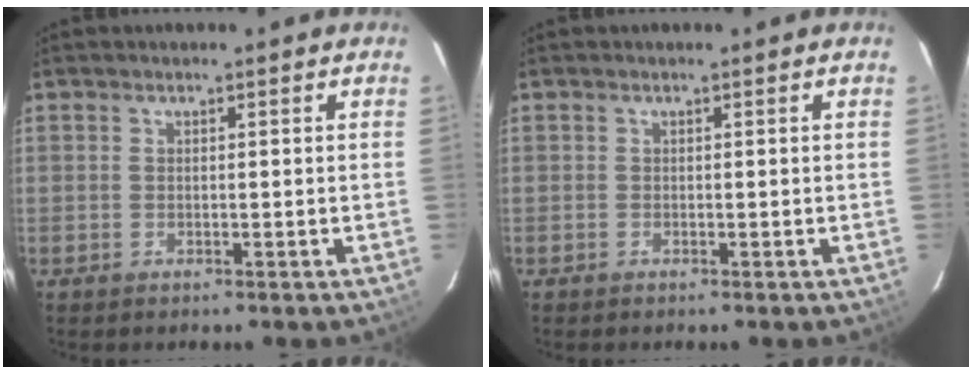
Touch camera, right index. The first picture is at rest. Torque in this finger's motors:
{"motor_torque": [0.00, 0.14, 0.00, 0.00]}